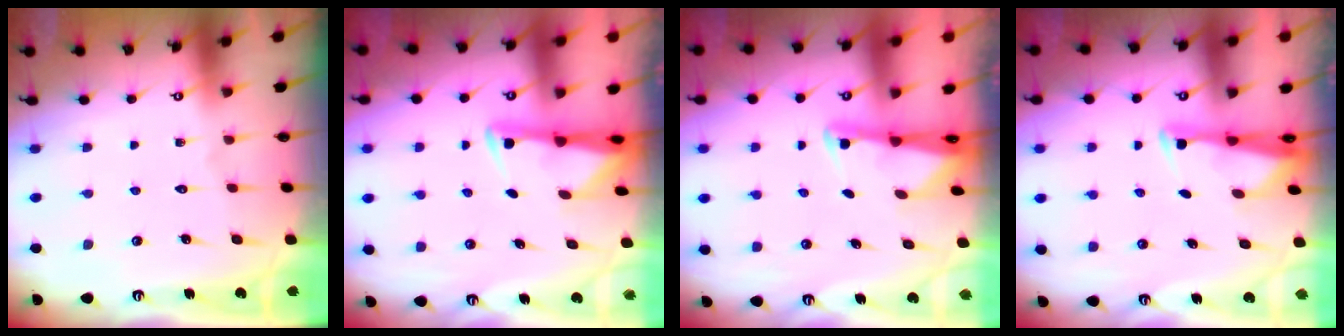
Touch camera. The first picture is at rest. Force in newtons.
{"total": 3.0, "press": 2.9, "slide": 0.5}
{"total": 2.0, "press": 2.0, "slide": 0.3}
{"total": 2.9, "press": 2.8, "slide": 0.7}